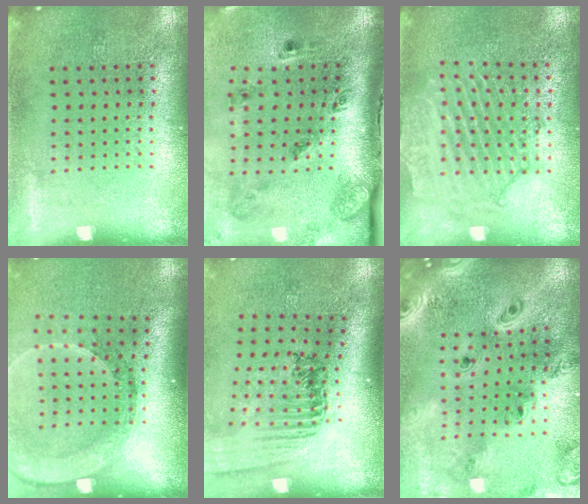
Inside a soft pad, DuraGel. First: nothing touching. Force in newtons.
{"total": 2.9, "press": 1.8, "slide": 2.2}
{"total": 2.1, "press": 2.0, "slide": 0.6}
{"total": 2.6, "press": 2.0, "slide": 1.7}
{"total": 1.5, "press": 1.4, "slide": 0.4}
{"total": 4.0, "press": 3.0, "slide": 2.6}